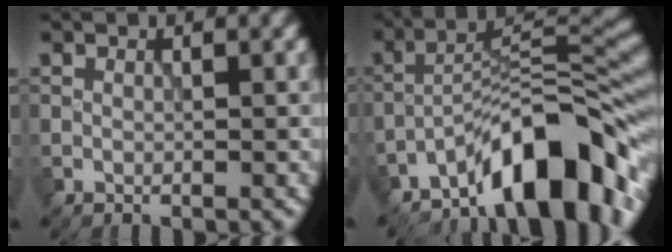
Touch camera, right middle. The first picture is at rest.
{"total": 11.3, "force": [-7.8, 3.4, 7.4], "torque": [-0.088, 0.019, -0.144]}